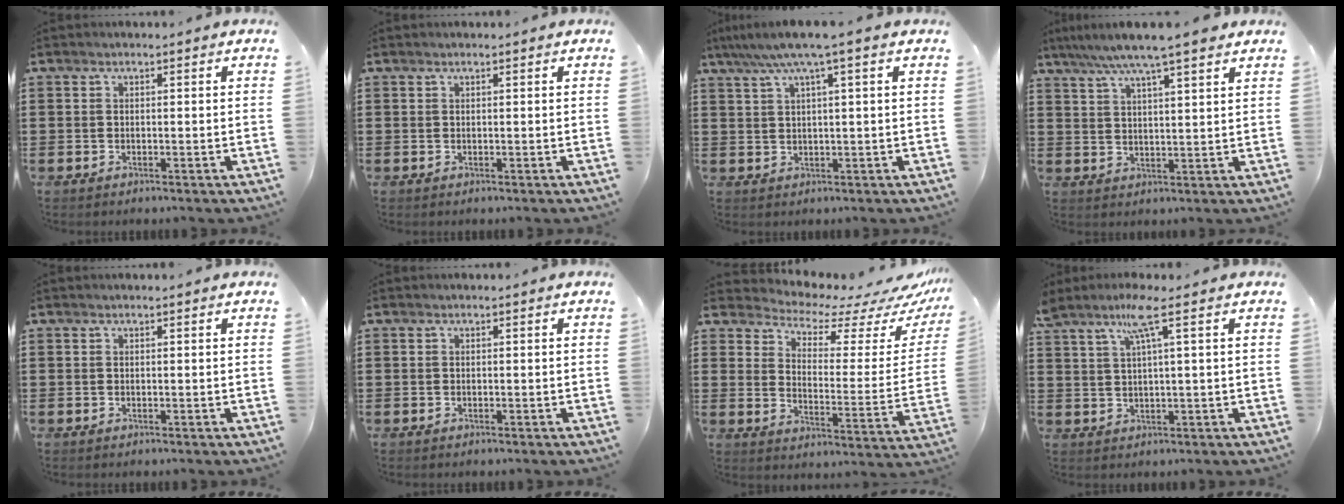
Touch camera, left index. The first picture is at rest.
{"total": 0.0}
{"total": 5.0, "force": [2.7, -0.2, 4.2], "torque": [-0.088, 0.000, 0.045]}
{"total": 6.5, "force": [5.3, -0.1, 3.7], "torque": [-0.087, -0.014, 0.092]}
{"total": 0.0}
{"total": 0.0}
{"total": 5.2, "force": [4.7, 1.3, 1.7], "torque": [-0.045, -0.041, 0.075]}
{"total": 5.1, "force": [2.9, -0.1, 4.2], "torque": [-0.090, 0.001, 0.047]}